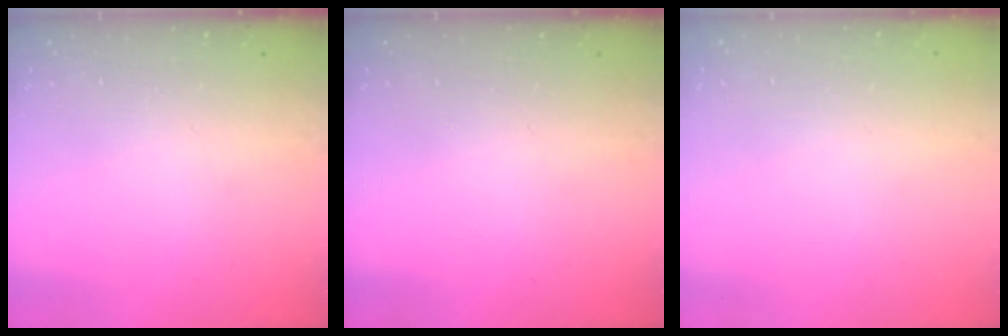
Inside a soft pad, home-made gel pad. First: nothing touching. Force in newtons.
{"total": 0.0}
{"total": 0.0}